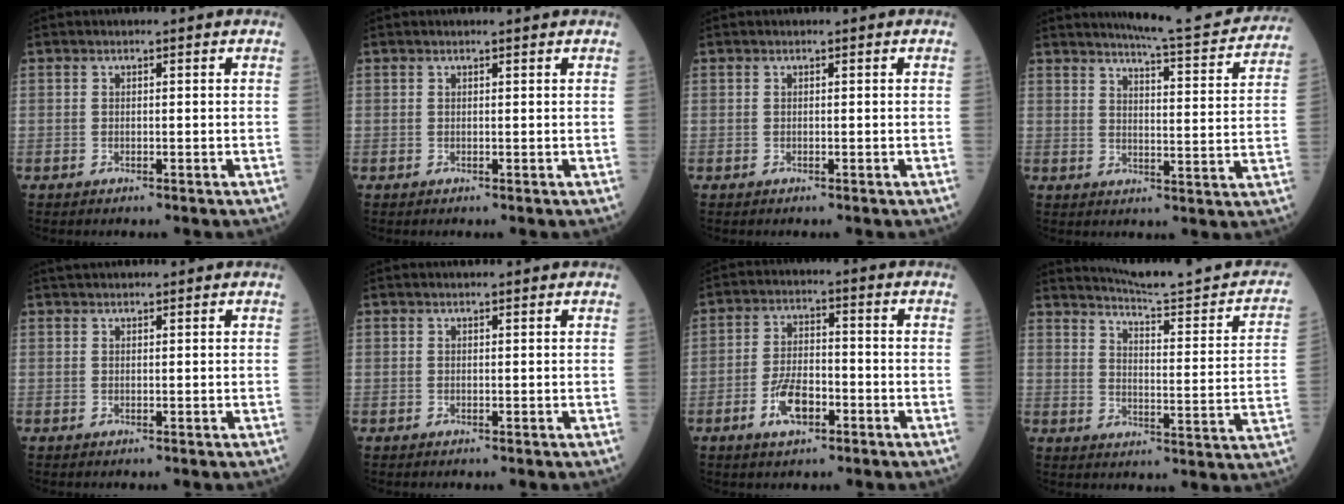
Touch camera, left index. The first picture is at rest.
{"total": 0.9, "force": [0.8, -0.1, 0.3], "torque": [-0.009, 0.000, 0.011]}
{"total": 0.0}
{"total": 14.7, "force": [13.9, 0.6, 4.6], "torque": [-0.062, -0.042, 0.160]}
{"total": 2.8, "force": [2.6, 0.3, 1.0], "torque": [-0.011, 0.033, 0.044]}
{"total": 1.7, "force": [1.5, 0.1, 0.7], "torque": [-0.007, 0.012, 0.022]}
{"total": 6.4, "force": [-3.1, 2.7, 5.0], "torque": [-0.104, 0.001, -0.057]}
{"total": 17.2, "force": [15.9, 0.2, 6.6], "torque": [-0.092, -0.058, 0.205]}